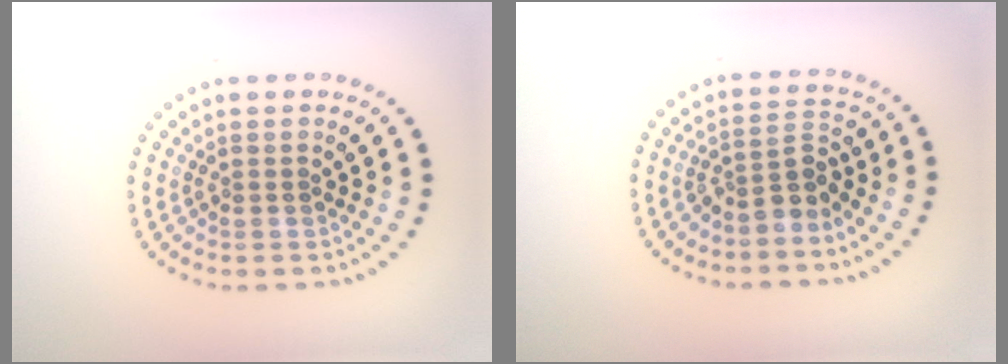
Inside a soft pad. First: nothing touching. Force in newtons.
{"total": 2.6, "press": 2.0, "slide": 1.7}